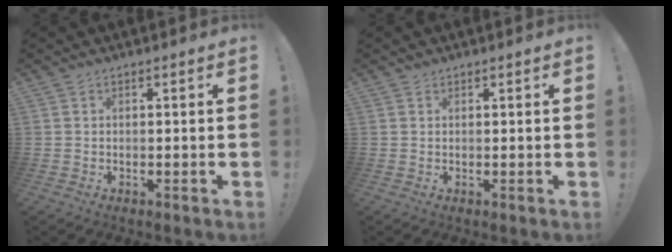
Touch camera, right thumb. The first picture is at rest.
{"total": 0.8, "force": [0.7, 0.4, 0.1], "torque": [0.000, -0.002, 0.014]}